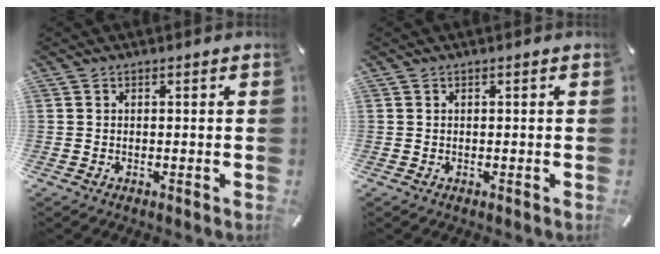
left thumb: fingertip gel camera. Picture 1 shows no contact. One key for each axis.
{"total": 0.0}